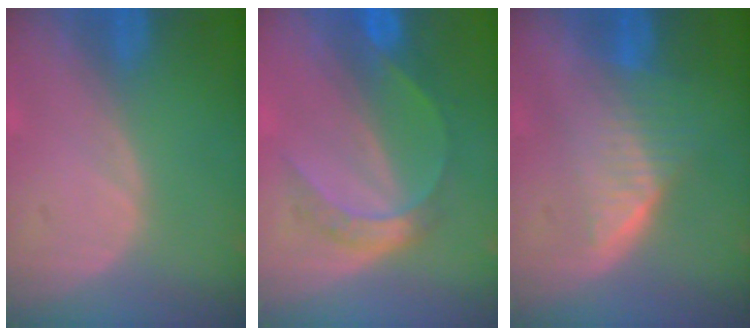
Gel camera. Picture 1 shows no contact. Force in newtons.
{"total": 5.3, "press": 5.3, "slide": 0.1}
{"total": 6.5, "press": 5.7, "slide": 3.2}